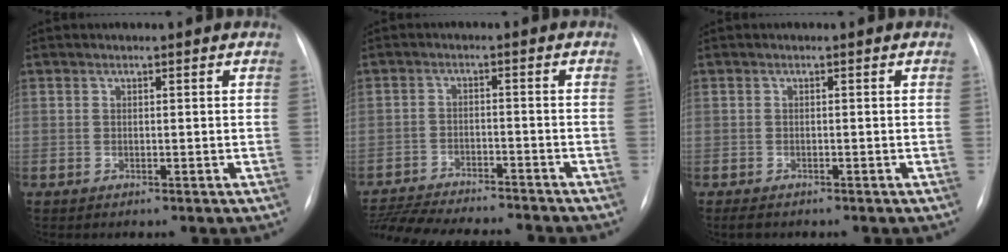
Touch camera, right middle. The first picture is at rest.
{"total": 17.6, "force": [-16.1, 2.5, 6.6], "torque": [-0.156, -0.021, -0.236]}
{"total": 1.6, "force": [-1.4, 0.6, 0.7], "torque": [-0.011, -0.003, -0.017]}